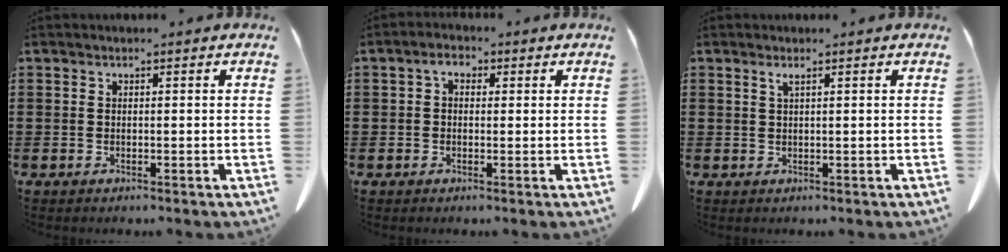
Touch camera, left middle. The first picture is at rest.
{"total": 2.1, "force": [0.2, 1.4, 1.5], "torque": [-0.034, 0.008, 0.002]}
{"total": 1.0, "force": [0.6, 0.1, 0.9], "torque": [-0.019, 0.001, 0.011]}